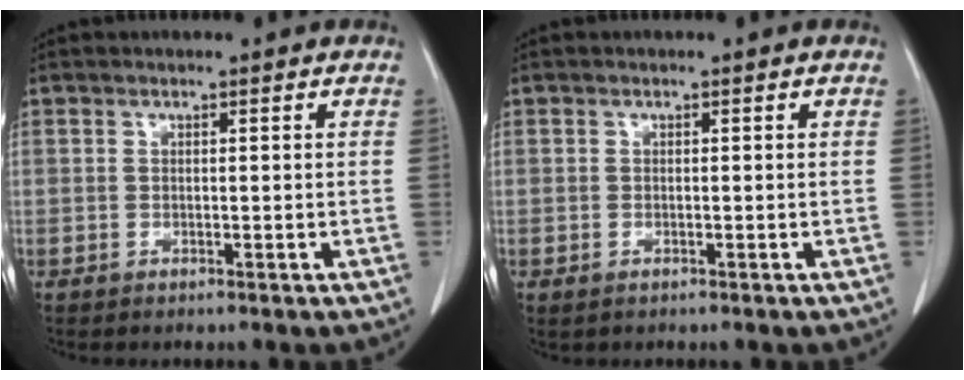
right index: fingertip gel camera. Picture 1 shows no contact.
{"total": 1.4, "force": [-0.5, 1.0, 0.9], "torque": [-0.026, 0.001, -0.003]}